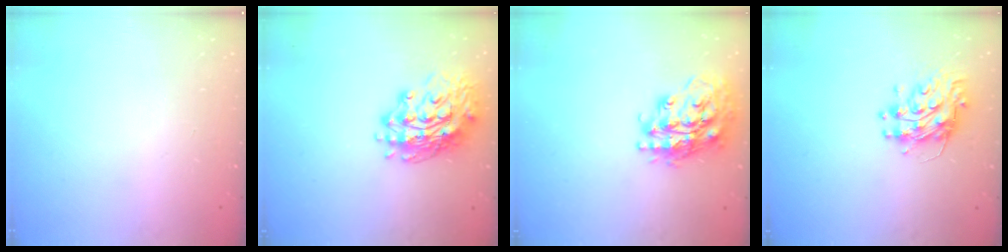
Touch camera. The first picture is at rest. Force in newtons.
{"total": 16.1, "press": 16.0, "slide": 1.7}
{"total": 21.2, "press": 21.1, "slide": 2.1}
{"total": 9.8, "press": 9.8, "slide": 1.1}